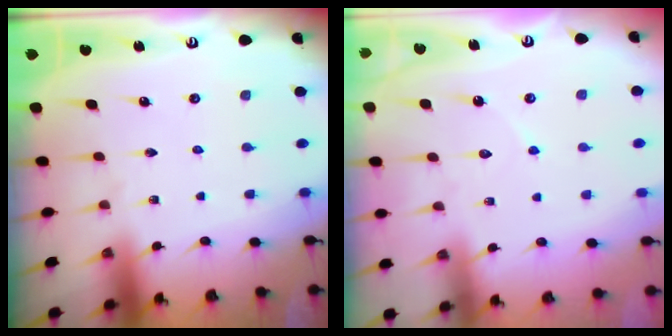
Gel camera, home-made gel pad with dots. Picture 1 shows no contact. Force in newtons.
{"total": 4.7, "press": 4.6, "slide": 0.5}